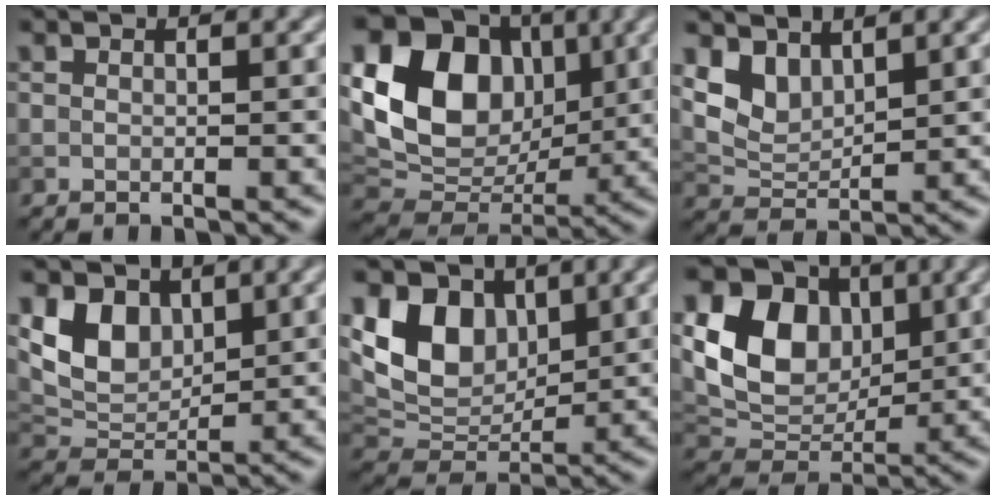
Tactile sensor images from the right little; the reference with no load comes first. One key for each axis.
{"total": 13.0, "fx": 2.8, "fy": 9.9, "fz": 8.1, "tx": -0.152, "ty": 0.011, "tz": 0.046}
{"total": 3.6, "fx": 2.6, "fy": 1.8, "fz": 1.6, "tx": -0.043, "ty": -0.008, "tz": 0.054}
{"total": 5.0, "fx": 2.1, "fy": 3.5, "fz": 2.9, "tx": -0.062, "ty": -0.010, "tz": 0.040}
{"total": 7.1, "fx": 2.6, "fy": 5.0, "fz": 4.3, "tx": -0.080, "ty": -0.008, "tz": 0.047}
{"total": 9.1, "fx": 2.2, "fy": 6.8, "fz": 5.7, "tx": -0.113, "ty": -0.003, "tz": 0.035}